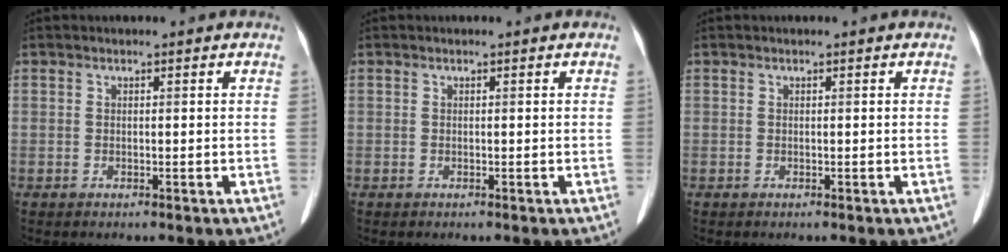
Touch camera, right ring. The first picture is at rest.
{"total": 0.0}
{"total": 0.0}